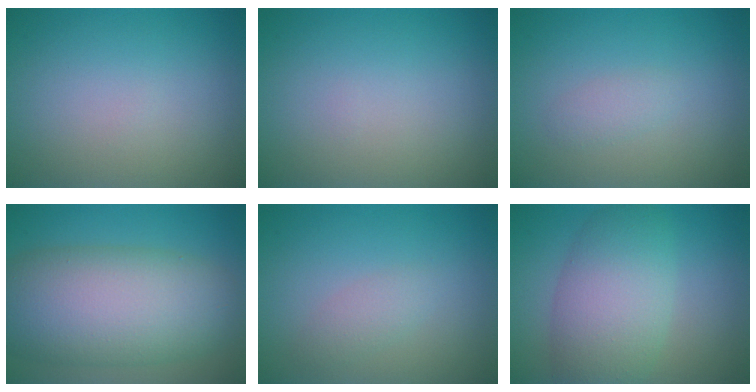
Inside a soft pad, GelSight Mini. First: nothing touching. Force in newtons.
{"total": 0.0}
{"total": 1.2, "press": 1.2, "slide": 0.0}
{"total": 11.4, "press": 11.4, "slide": 0.5}
{"total": 1.4, "press": 1.4, "slide": 0.1}
{"total": 7.0, "press": 7.0, "slide": 0.2}